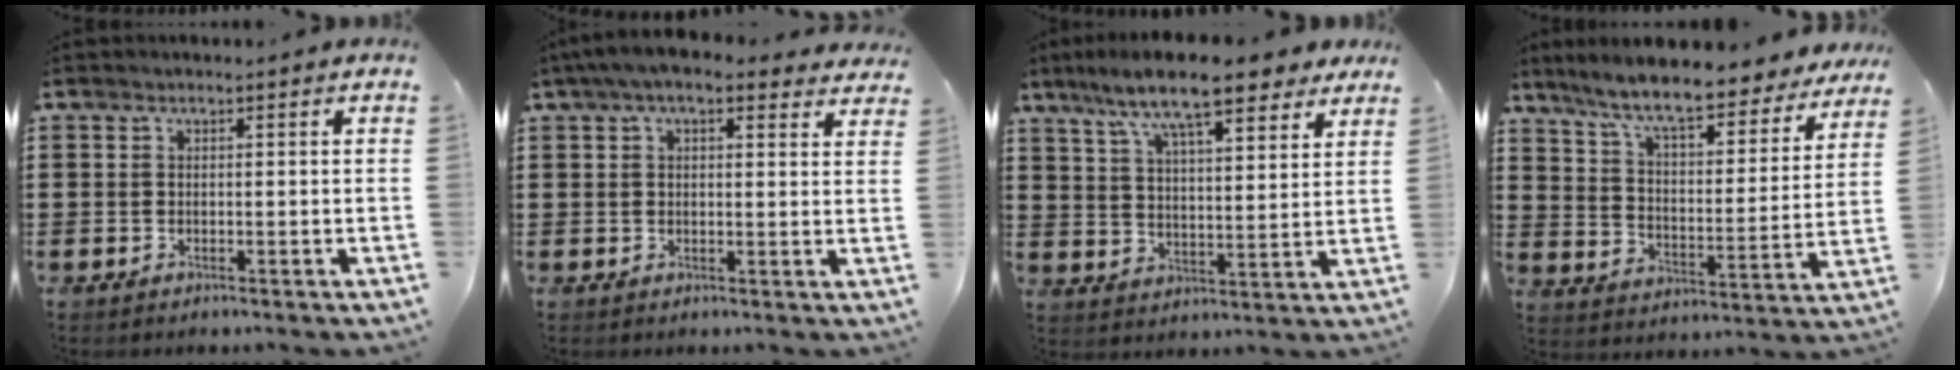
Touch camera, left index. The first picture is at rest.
{"total": 5.4, "force": [4.0, 1.5, 3.2], "torque": [-0.071, -0.001, 0.073]}
{"total": 11.2, "force": [8.9, 1.9, 6.5], "torque": [-0.148, -0.027, 0.153]}
{"total": 8.9, "force": [7.7, 0.7, 4.4], "torque": [-0.114, -0.046, 0.130]}